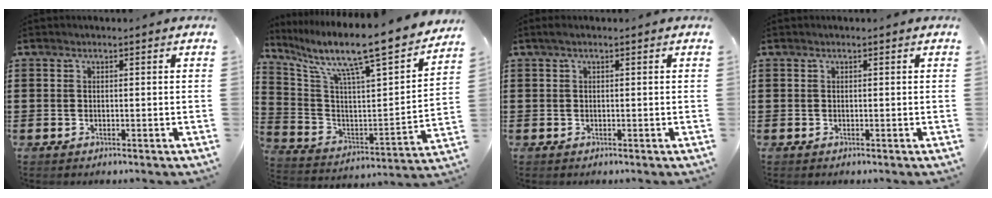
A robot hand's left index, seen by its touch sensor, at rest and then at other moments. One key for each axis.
{"total": 10.7, "fx": 9.0, "fy": 0.9, "fz": 5.7, "tx": -0.125, "ty": -0.079, "tz": 0.135}
{"total": 0.6, "fx": 0.1, "fy": 0.1, "fz": 0.6, "tx": -0.008, "ty": -0.001, "tz": 0.001}
{"total": 0.0}